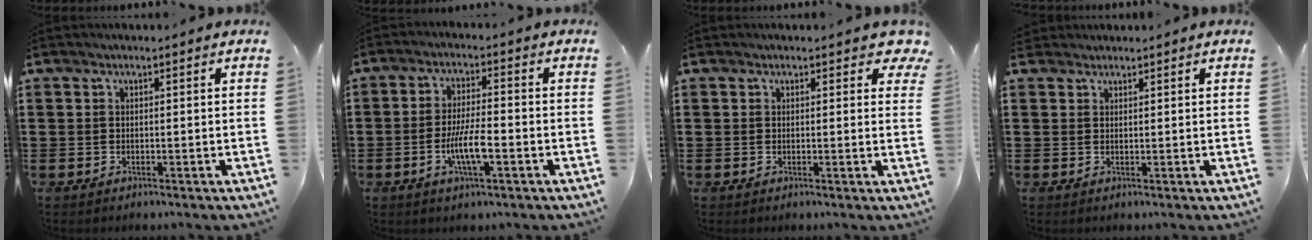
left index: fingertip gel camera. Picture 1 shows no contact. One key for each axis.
{"total": 6.4, "fx": -2.0, "fy": 1.5, "fz": 5.9, "tx": -0.111, "ty": 0.000, "tz": -0.037}
{"total": 1.7, "fx": 1.1, "fy": 1.0, "fz": 0.7, "tx": 0.003, "ty": -0.001, "tz": 0.014}
{"total": 1.4, "fx": 1.2, "fy": 0.8, "fz": -0.1, "tx": -0.004, "ty": 0.005, "tz": 0.023}